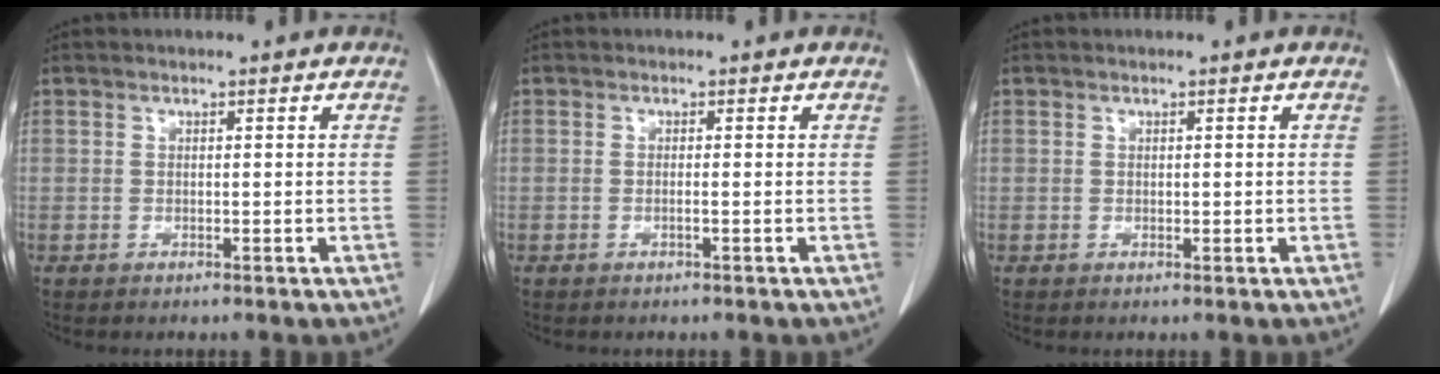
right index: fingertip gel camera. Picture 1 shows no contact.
{"total": 0.6, "force": [-0.2, -0.1, 0.5], "torque": [-0.010, 0.001, -0.004]}
{"total": 0.6, "force": [0.1, 0.4, 0.4], "torque": [-0.006, -0.001, 0.002]}